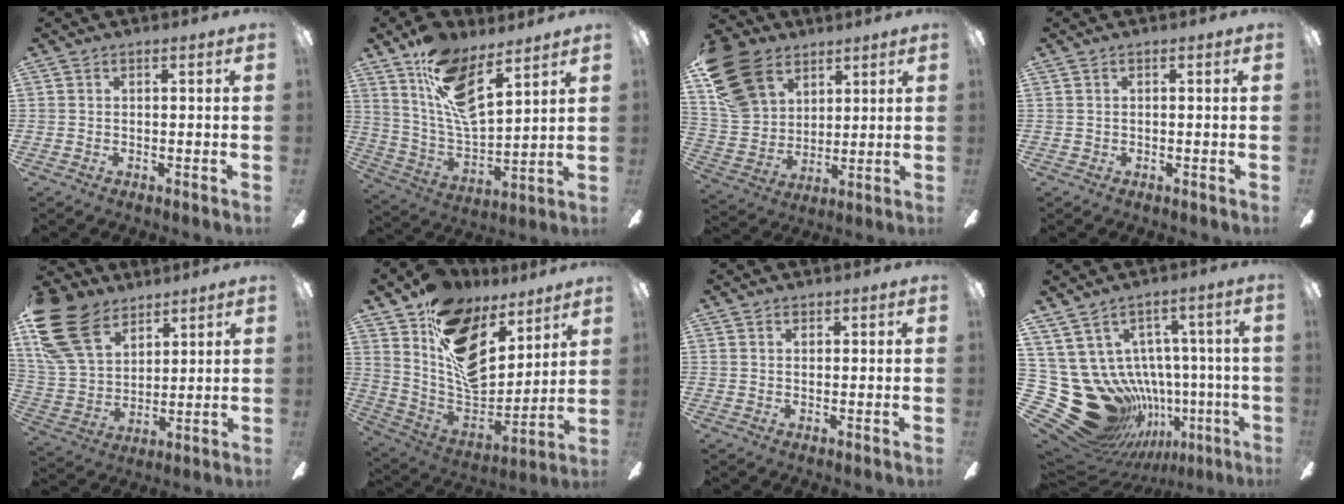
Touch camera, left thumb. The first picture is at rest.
{"total": 15.6, "force": [10.0, 6.1, 10.3], "torque": [-0.195, -0.044, 0.180]}
{"total": 18.7, "force": [10.2, 12.7, 9.1], "torque": [-0.204, -0.031, 0.199]}
{"total": 0.0}
{"total": 20.4, "force": [11.8, 12.7, 10.8], "torque": [-0.249, -0.046, 0.222]}
{"total": 18.3, "force": [10.4, 10.6, 10.8], "torque": [-0.179, -0.065, 0.192]}
{"total": 1.1, "force": [0.6, 0.8, 0.5], "torque": [-0.002, -0.001, 0.010]}
{"total": 24.0, "force": [-4.5, 19.2, 13.8], "torque": [-0.290, -0.005, -0.012]}